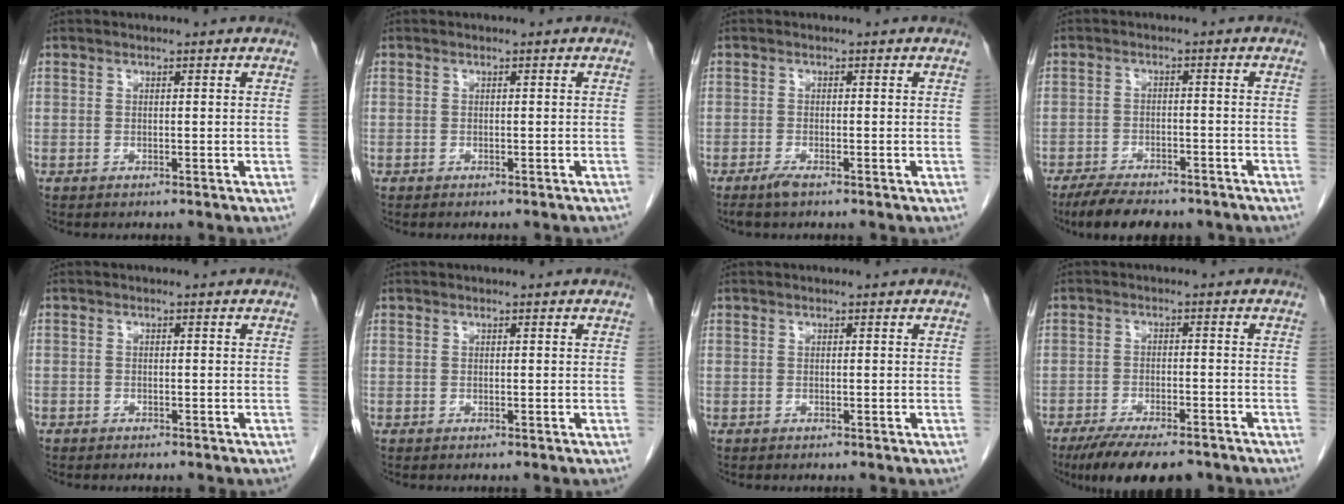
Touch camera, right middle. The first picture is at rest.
{"total": 3.1, "force": [-2.7, 0.6, 1.3], "torque": [-0.016, -0.005, -0.032]}
{"total": 1.7, "force": [-1.3, 0.1, 1.1], "torque": [-0.028, -0.005, -0.025]}
{"total": 10.8, "force": [-8.9, 3.5, 5.2], "torque": [-0.078, -0.005, -0.126]}
{"total": 0.9, "force": [-0.7, 0.7, 0.1], "torque": [-0.004, 0.004, -0.011]}
{"total": 0.0}
{"total": 0.0}
{"total": 11.5, "force": [-9.1, 3.1, 6.2], "torque": [-0.092, -0.014, -0.138]}